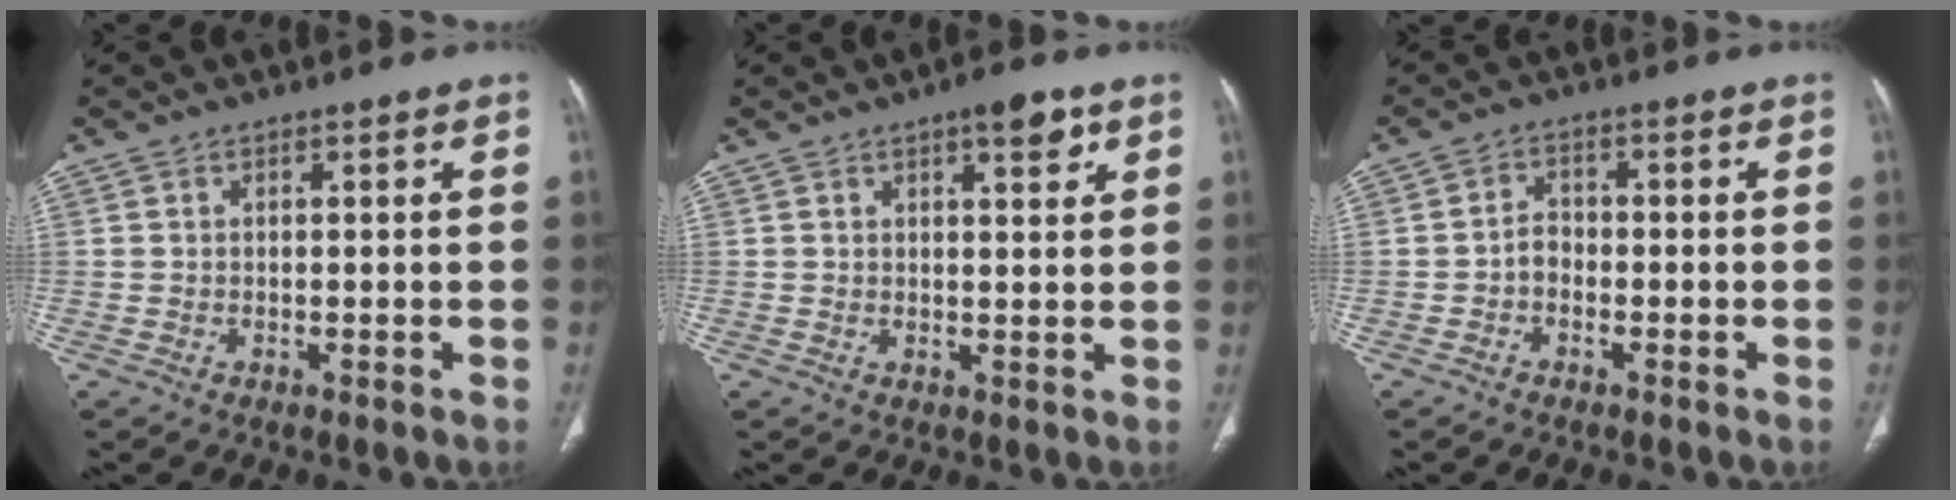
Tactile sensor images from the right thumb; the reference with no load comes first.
{"total": 4.8, "force": [2.7, 1.7, 3.7], "torque": [-0.037, -0.011, 0.034]}
{"total": 2.8, "force": [-1.1, 2.0, 1.5], "torque": [-0.014, 0.014, -0.028]}